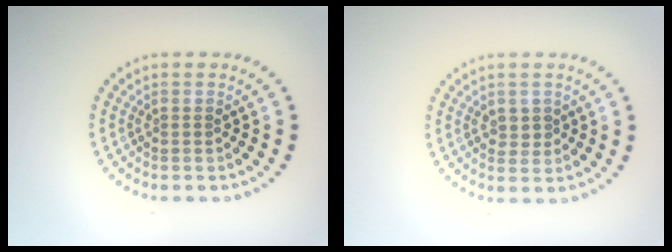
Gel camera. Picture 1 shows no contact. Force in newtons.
{"total": 1.1, "press": 1.1, "slide": 0.3}